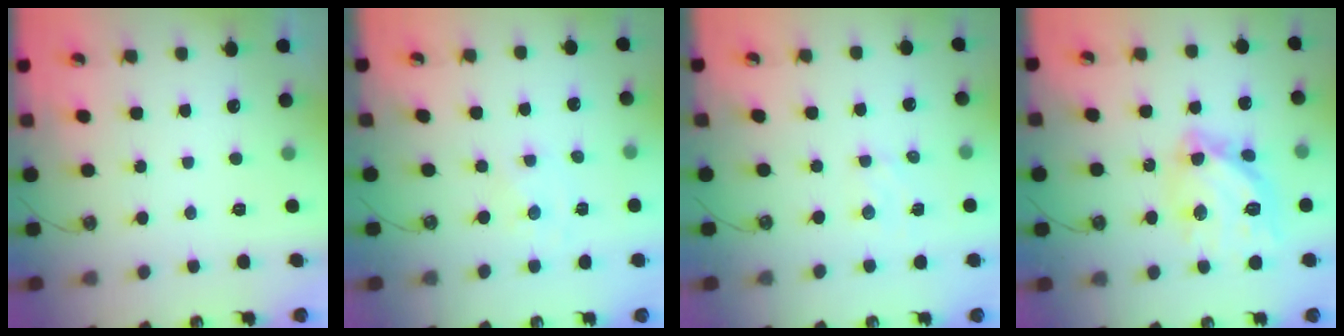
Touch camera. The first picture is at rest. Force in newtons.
{"total": 0.0}
{"total": 2.9, "press": 2.9, "slide": 0.3}
{"total": 14.4, "press": 14.4, "slide": 1.4}